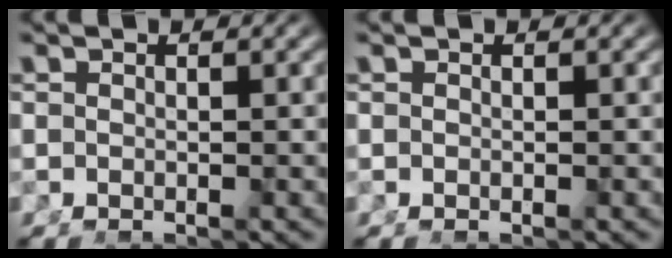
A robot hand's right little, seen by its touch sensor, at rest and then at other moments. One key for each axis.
{"total": 0.0}